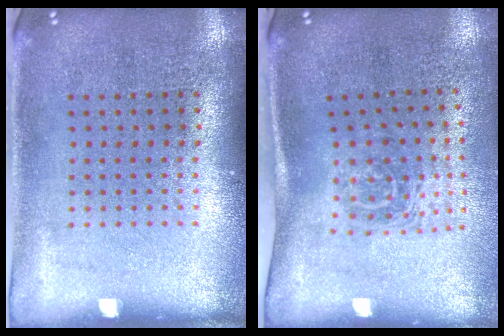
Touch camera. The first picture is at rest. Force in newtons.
{"total": 1.7, "press": 1.1, "slide": 1.3}